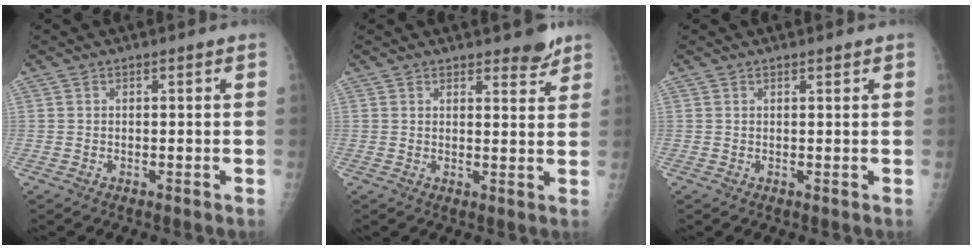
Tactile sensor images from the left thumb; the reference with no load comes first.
{"total": 3.8, "force": [3.1, 1.3, 1.7], "torque": [-0.003, -0.022, 0.042]}
{"total": 0.7, "force": [0.6, 0.2, 0.4], "torque": [-0.005, -0.003, 0.010]}